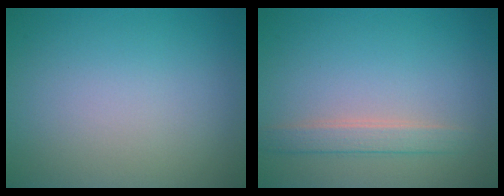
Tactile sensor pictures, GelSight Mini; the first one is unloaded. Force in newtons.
{"total": 2.1, "press": 2.1, "slide": 0.2}